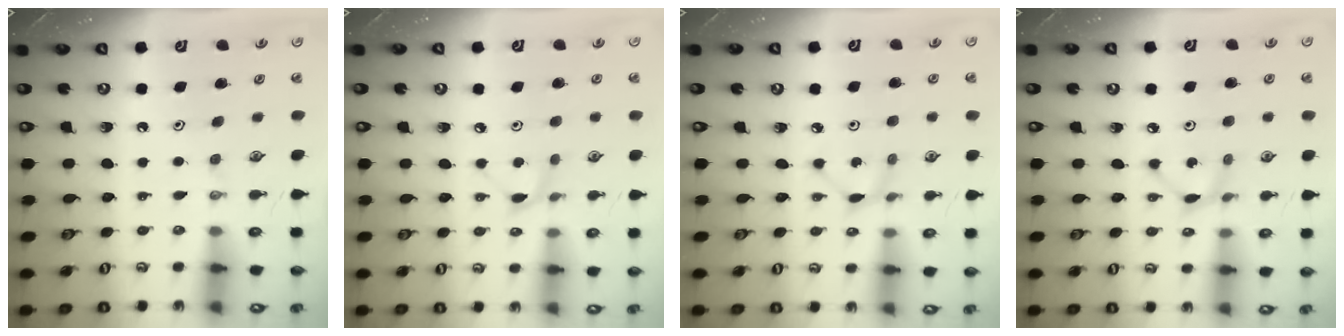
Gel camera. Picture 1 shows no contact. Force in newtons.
{"total": 4.1, "press": 4.1, "slide": 0.5}
{"total": 2.3, "press": 2.2, "slide": 0.3}
{"total": 2.8, "press": 2.8, "slide": 0.2}